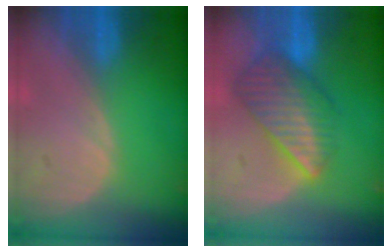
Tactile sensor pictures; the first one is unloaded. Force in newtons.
{"total": 8.5, "press": 7.5, "slide": 3.9}